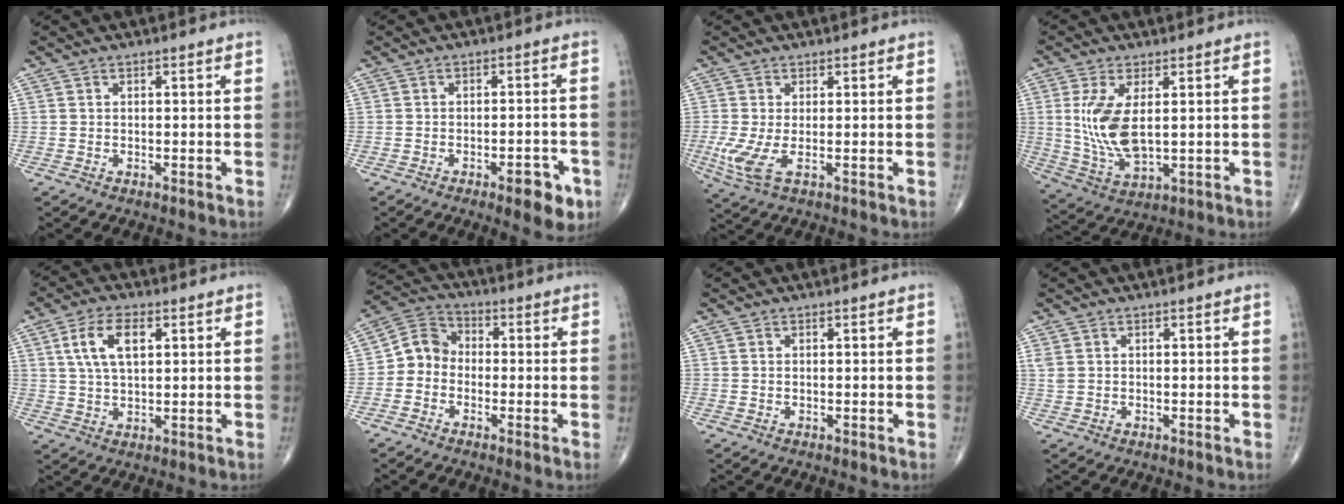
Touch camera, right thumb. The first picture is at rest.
{"total": 6.8, "force": [-3.4, 2.6, 5.3], "torque": [-0.051, 0.014, -0.040]}
{"total": 5.1, "force": [-0.7, 1.7, 4.8], "torque": [-0.128, -0.015, -0.012]}
{"total": 10.6, "force": [1.6, 4.7, 9.3], "torque": [-0.195, -0.016, 0.044]}
{"total": 8.4, "force": [2.7, 4.2, 6.8], "torque": [-0.128, 0.001, 0.052]}
{"total": 6.5, "force": [-1.6, 5.6, 2.9], "torque": [-0.034, 0.028, -0.049]}
{"total": 0.0}
{"total": 1.5, "force": [0.5, 1.1, 0.9], "torque": [-0.026, 0.005, 0.016]}